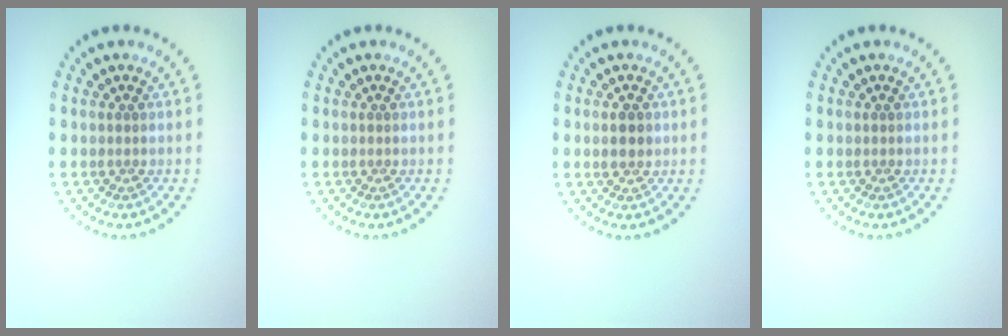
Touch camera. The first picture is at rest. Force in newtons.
{"total": 0.0}
{"total": 1.7, "press": 1.7, "slide": 0.1}
{"total": 0.0}